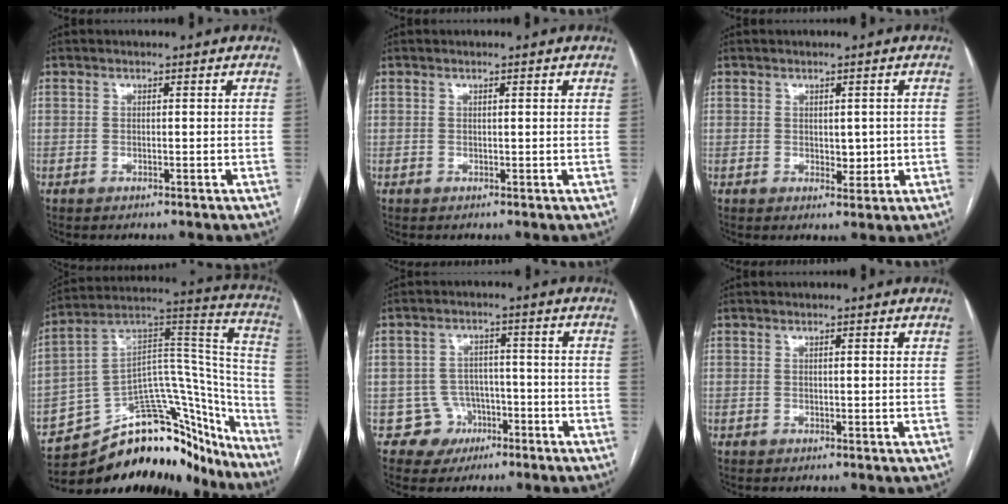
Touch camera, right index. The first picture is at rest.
{"total": 0.6, "force": [0.3, 0.1, 0.5], "torque": [-0.010, 0.004, 0.002]}
{"total": 2.5, "force": [0.0, 1.5, 1.9], "torque": [-0.024, -0.003, 0.007]}
{"total": 29.0, "force": [-24.0, 10.9, 12.0], "torque": [-0.117, 0.063, -0.349]}
{"total": 5.3, "force": [-2.3, 4.8, -0.5], "torque": [0.020, 0.017, -0.034]}
{"total": 0.8, "force": [0.5, 0.2, 0.6], "torque": [-0.011, 0.004, 0.003]}